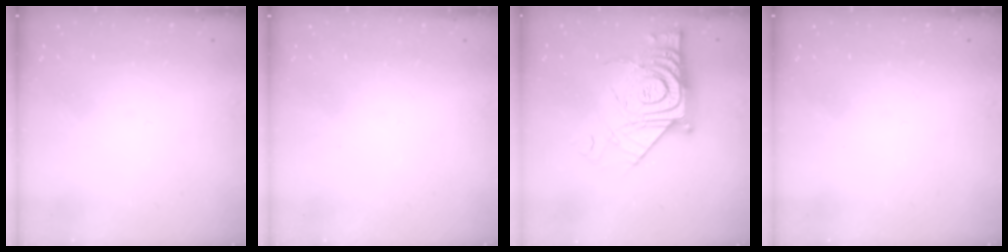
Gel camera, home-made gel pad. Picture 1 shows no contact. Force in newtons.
{"total": 1.8, "press": 1.8, "slide": 0.1}
{"total": 19.3, "press": 19.2, "slide": 1.7}
{"total": 0.0}